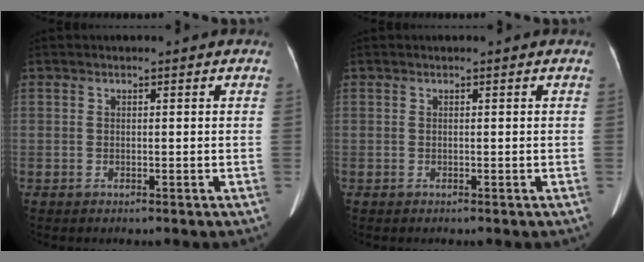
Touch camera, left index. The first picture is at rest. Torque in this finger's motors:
{"motor_torque": [-0.28, 0.01, 0.02, 0.02]}